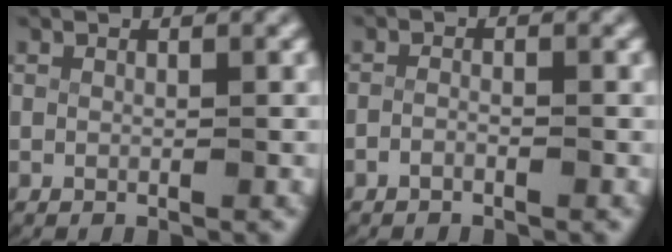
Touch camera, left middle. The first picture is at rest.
{"total": 1.1, "force": [-1.0, 0.3, 0.2], "torque": [-0.014, -0.010, -0.017]}